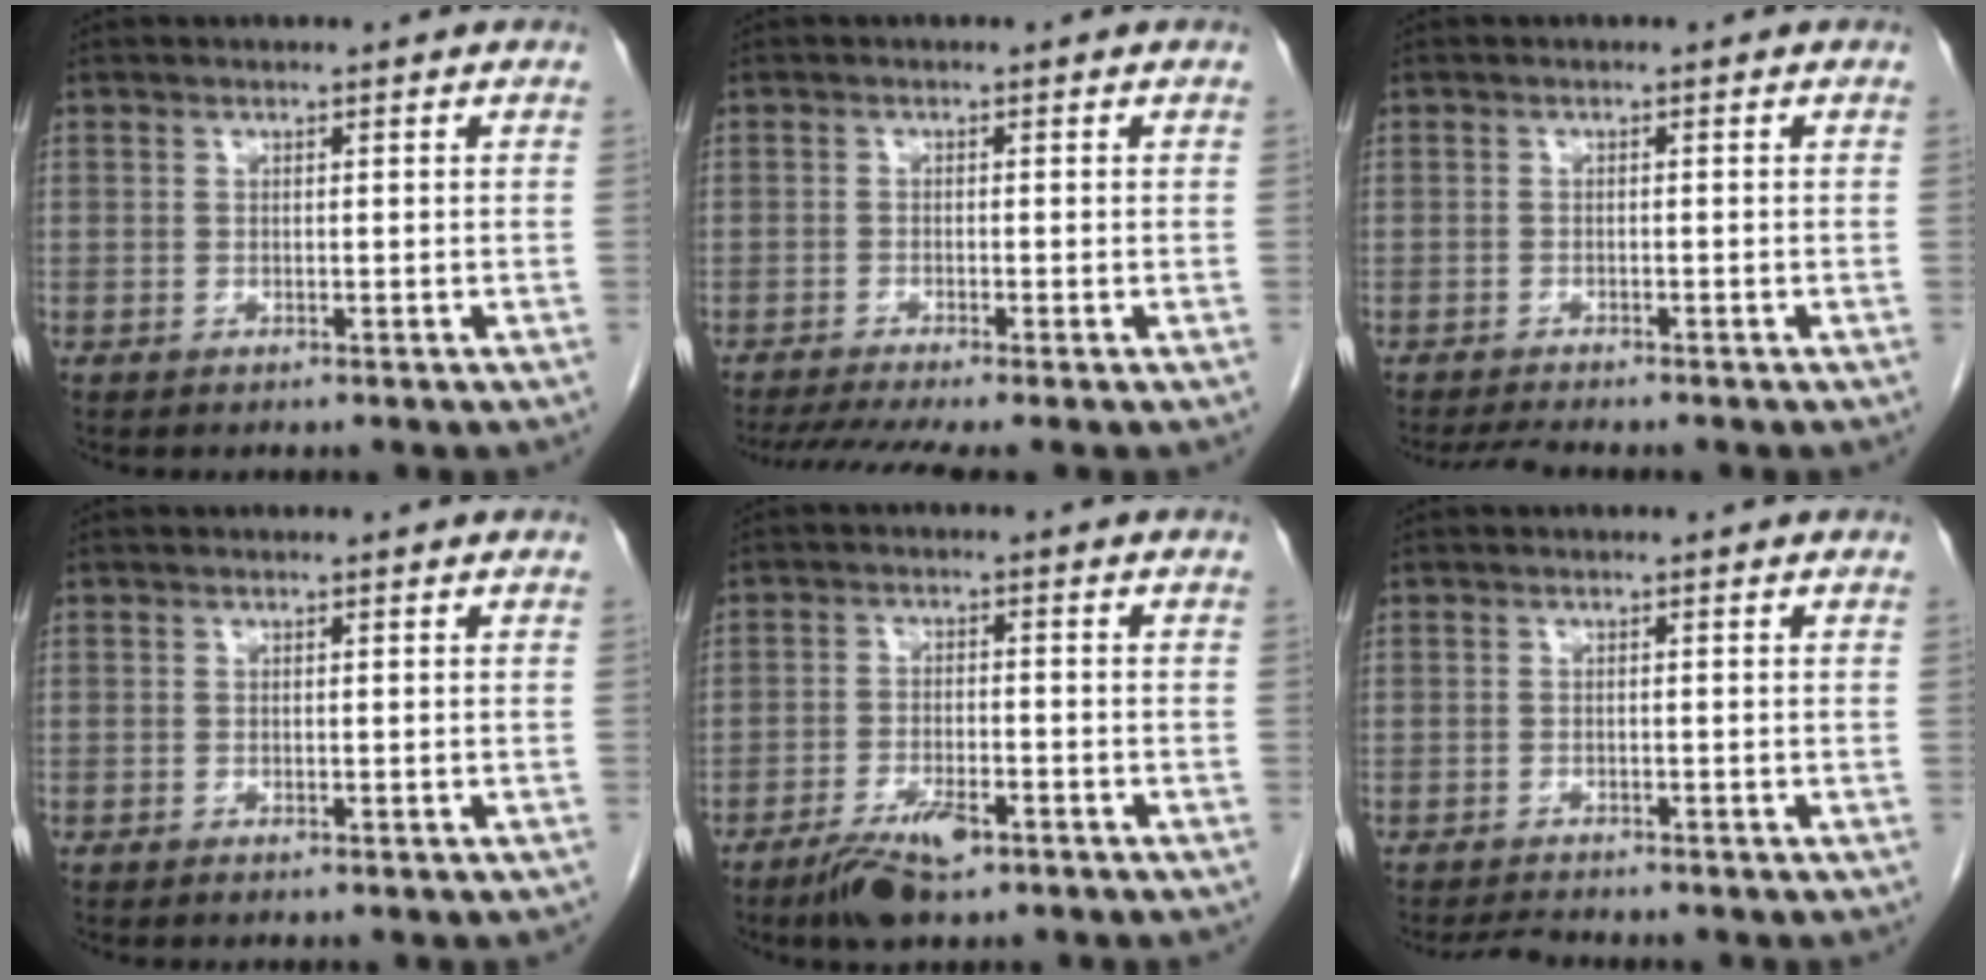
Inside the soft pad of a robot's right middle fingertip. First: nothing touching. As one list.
[{"total": 6.0, "force": [-4.8, -0.2, 3.6], "torque": [-0.057, -0.012, -0.080]}, {"total": 2.8, "force": [-2.6, -0.1, 1.0], "torque": [-0.019, -0.010, -0.042]}, {"total": 0.5, "force": [-0.4, 0.2, 0.3], "torque": [-0.011, 0.000, -0.005]}, {"total": 6.2, "force": [-4.1, 1.8, 4.3], "torque": [-0.084, -0.006, -0.067]}, {"total": 2.2, "force": [-2.1, 0.2, 0.4], "torque": [-0.009, -0.010, -0.035]}]